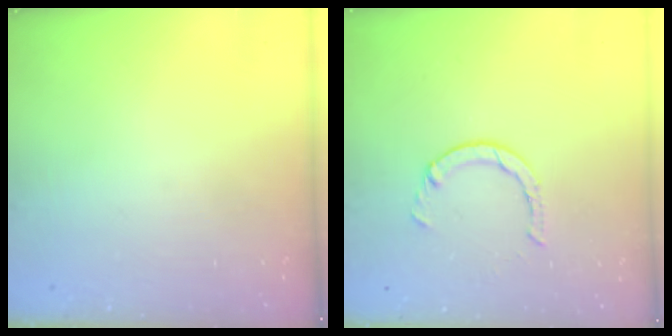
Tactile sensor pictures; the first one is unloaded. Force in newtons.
{"total": 2.9, "press": 2.9, "slide": 0.4}